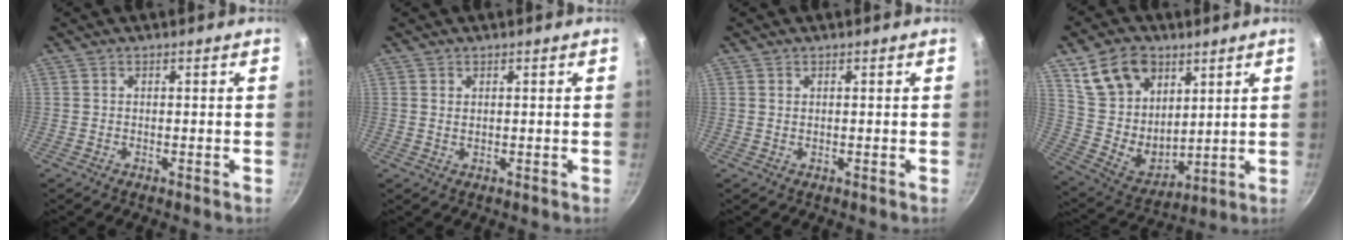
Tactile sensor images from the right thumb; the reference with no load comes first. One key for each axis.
{"total": 0.8, "fx": 0.3, "fy": 0.4, "fz": 0.6, "tx": -0.010, "ty": -0.002, "tz": 0.008}
{"total": 0.0}
{"total": 15.7, "fx": 8.2, "fy": 10.7, "fz": 8.0, "tx": -0.104, "ty": -0.038, "tz": 0.169}